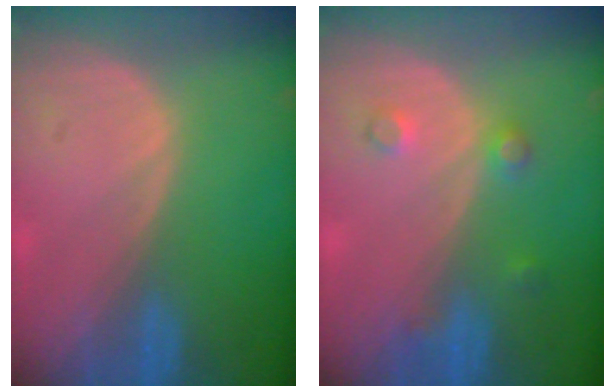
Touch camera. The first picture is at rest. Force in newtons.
{"total": 2.6, "press": 2.6, "slide": 0.3}